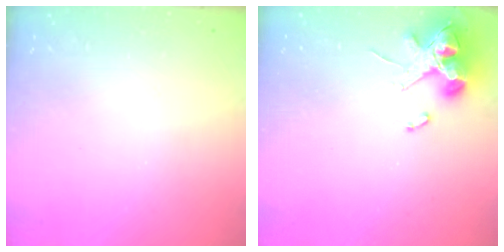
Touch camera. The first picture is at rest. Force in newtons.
{"total": 10.3, "press": 10.1, "slide": 1.5}